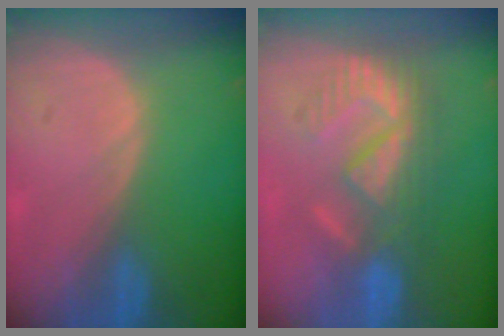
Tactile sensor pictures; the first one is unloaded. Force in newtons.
{"total": 8.8, "press": 7.9, "slide": 3.9}